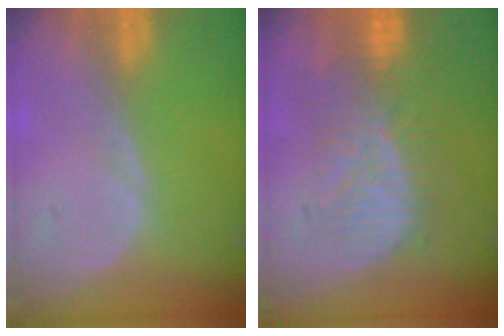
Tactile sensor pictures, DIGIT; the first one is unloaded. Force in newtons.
{"total": 10.0, "press": 9.0, "slide": 4.2}